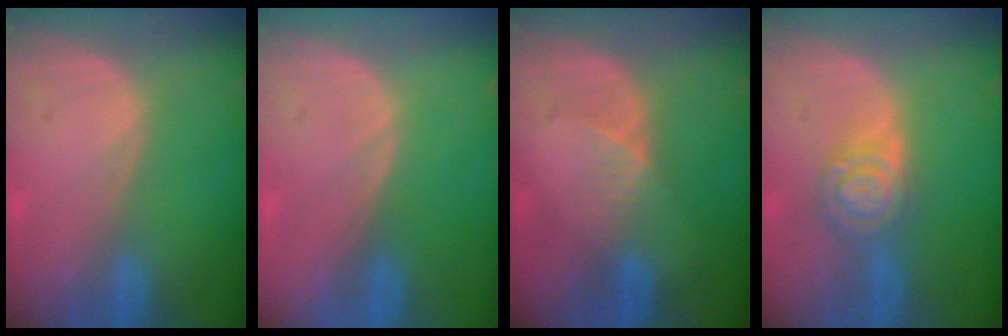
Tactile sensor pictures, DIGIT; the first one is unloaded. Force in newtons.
{"total": 0.0}
{"total": 3.0, "press": 2.6, "slide": 1.5}
{"total": 5.7, "press": 5.6, "slide": 0.4}